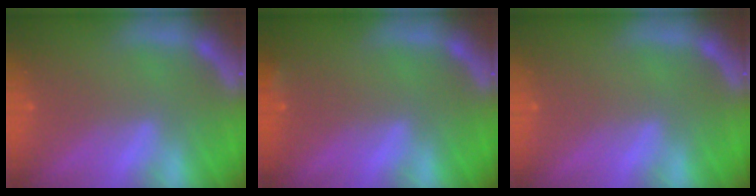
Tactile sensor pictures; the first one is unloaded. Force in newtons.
{"total": 0.9}
{"total": 0.0}